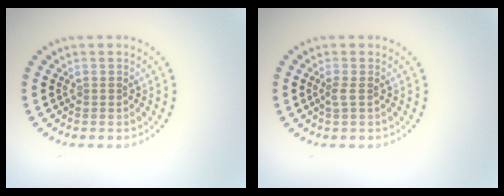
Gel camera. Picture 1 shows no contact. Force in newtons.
{"total": 0.9, "press": 0.7, "slide": 0.6}